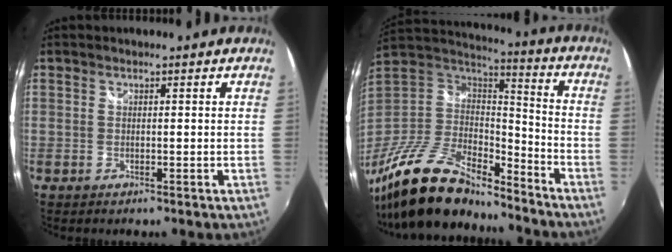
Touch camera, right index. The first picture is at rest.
{"total": 23.2, "force": [-17.6, 9.0, 12.2], "torque": [-0.258, -0.019, -0.309]}